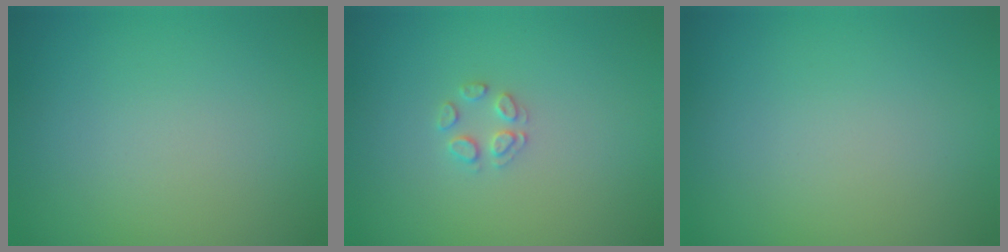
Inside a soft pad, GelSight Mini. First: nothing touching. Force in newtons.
{"total": 1.5, "press": 1.5, "slide": 0.1}
{"total": 0.0}